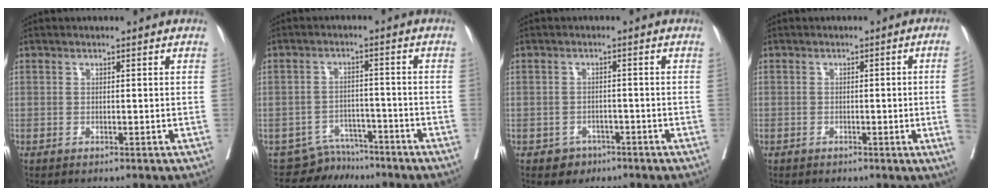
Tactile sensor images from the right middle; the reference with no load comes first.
{"total": 5.6, "force": [-5.1, 2.1, -1.0], "torque": [0.017, 0.023, -0.080]}
{"total": 2.7, "force": [-1.6, 2.1, 0.3], "torque": [-0.006, 0.009, -0.020]}
{"total": 4.4, "force": [-0.8, -1.2, 4.1], "torque": [-0.049, -0.006, -0.011]}